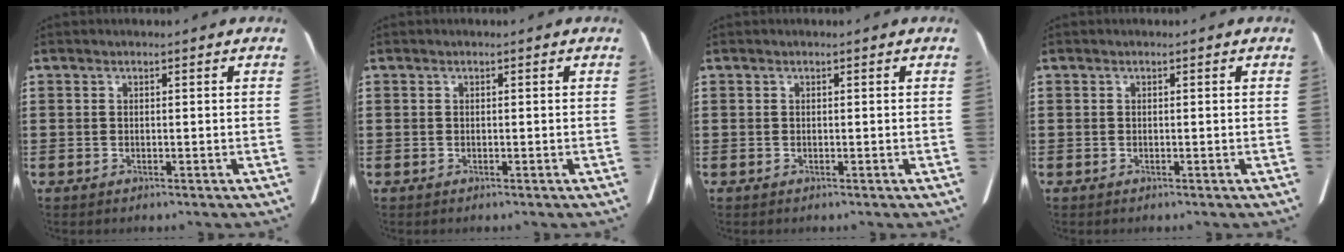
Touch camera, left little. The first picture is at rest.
{"total": 0.0}
{"total": 0.0}
{"total": 0.0}